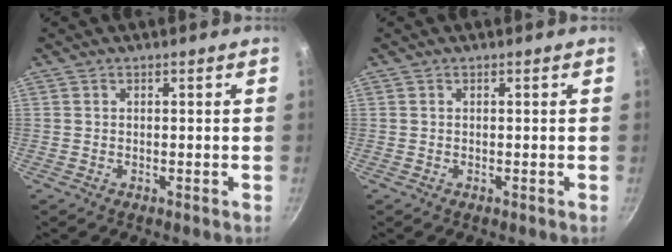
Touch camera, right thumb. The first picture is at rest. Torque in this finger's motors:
{"motor_torque": [-0.17, 0.19, 0.03, 0.02, 0.00]}